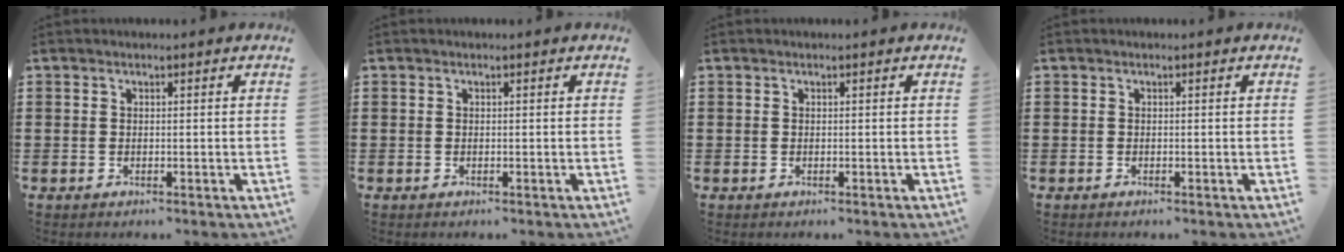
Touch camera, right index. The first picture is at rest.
{"total": 0.0}
{"total": 0.0}
{"total": 0.0}